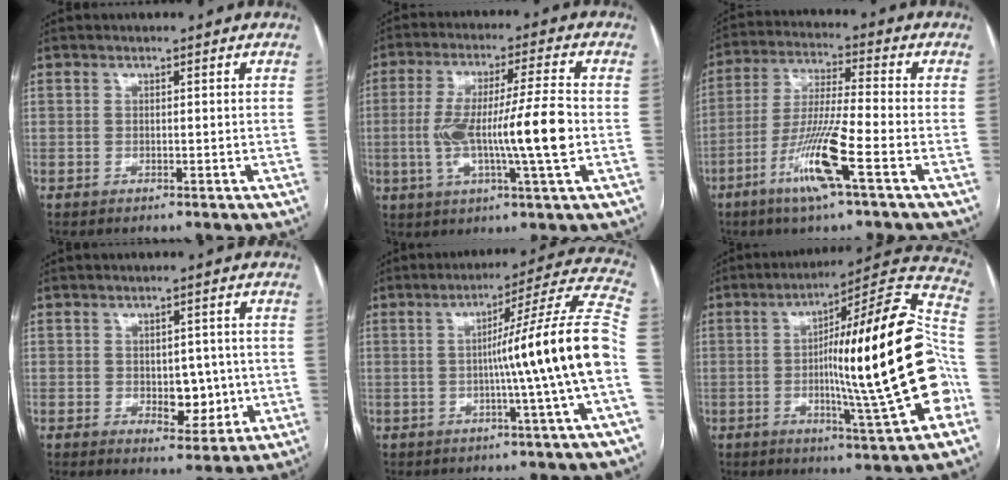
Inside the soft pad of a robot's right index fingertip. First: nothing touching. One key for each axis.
{"total": 13.4, "fx": -1.6, "fy": 0.1, "fz": 13.3, "tx": -0.248, "ty": 0.007, "tz": -0.029}
{"total": 11.7, "fx": -5.5, "fy": -0.2, "fz": 10.4, "tx": -0.209, "ty": -0.014, "tz": -0.107}
{"total": 5.7, "fx": -0.6, "fy": 3.3, "fz": 4.5, "tx": -0.053, "ty": 0.005, "tz": 0.003}
{"total": 15.7, "fx": -2.1, "fy": -2.6, "fz": 15.3, "tx": -0.202, "ty": 0.015, "tz": -0.038}
{"total": 24.5, "fx": -4.0, "fy": 0.5, "fz": 24.1, "tx": -0.302, "ty": 0.014, "tz": -0.066}